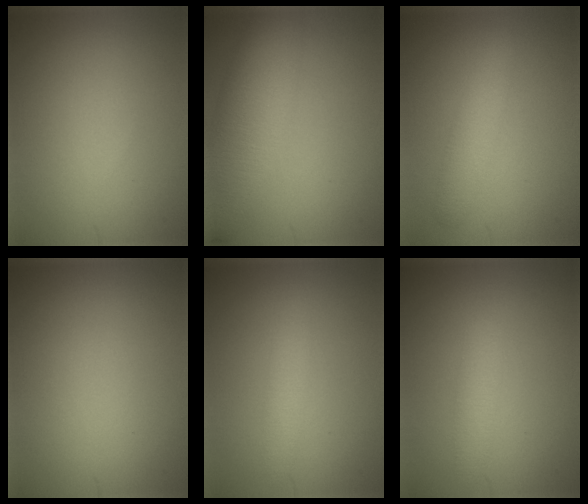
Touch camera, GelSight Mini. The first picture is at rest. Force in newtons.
{"total": 8.8, "press": 8.8, "slide": 0.8}
{"total": 2.8, "press": 2.8, "slide": 0.0}
{"total": 0.0}
{"total": 2.1, "press": 2.1, "slide": 0.1}
{"total": 2.2, "press": 2.2, "slide": 0.1}